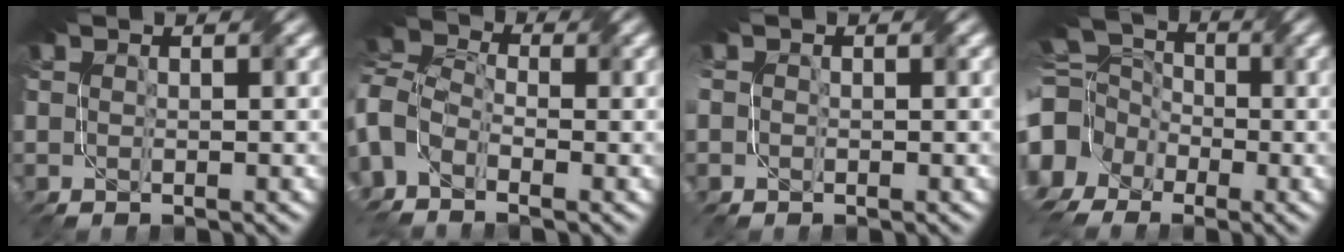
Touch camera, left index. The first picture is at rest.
{"total": 7.4, "force": [-2.8, 4.9, 4.9], "torque": [-0.117, 0.004, -0.049]}
{"total": 1.1, "force": [-0.3, 1.0, 0.3], "torque": [-0.006, -0.004, -0.004]}
{"total": 9.7, "force": [-3.3, 7.9, 4.5], "torque": [-0.119, -0.011, -0.062]}